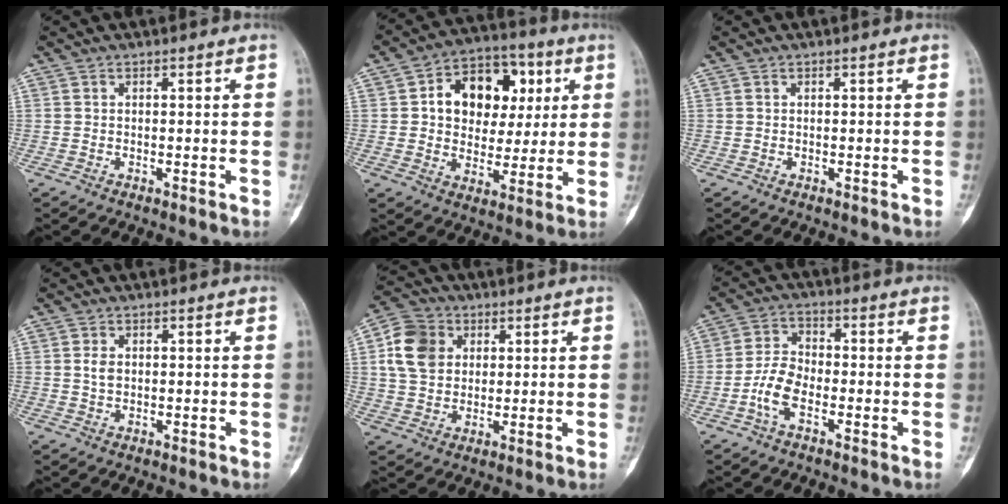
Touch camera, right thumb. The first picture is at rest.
{"total": 15.5, "force": [3.8, 11.4, 9.8], "torque": [-0.098, 0.010, 0.058]}
{"total": 0.0}
{"total": 2.0, "force": [0.3, 1.3, 1.4], "torque": [-0.023, 0.001, 0.005]}
{"total": 10.0, "force": [2.6, 8.0, 5.5], "torque": [-0.083, 0.004, 0.043]}
{"total": 5.9, "force": [-2.2, 3.1, 4.5], "torque": [-0.089, 0.019, -0.050]}